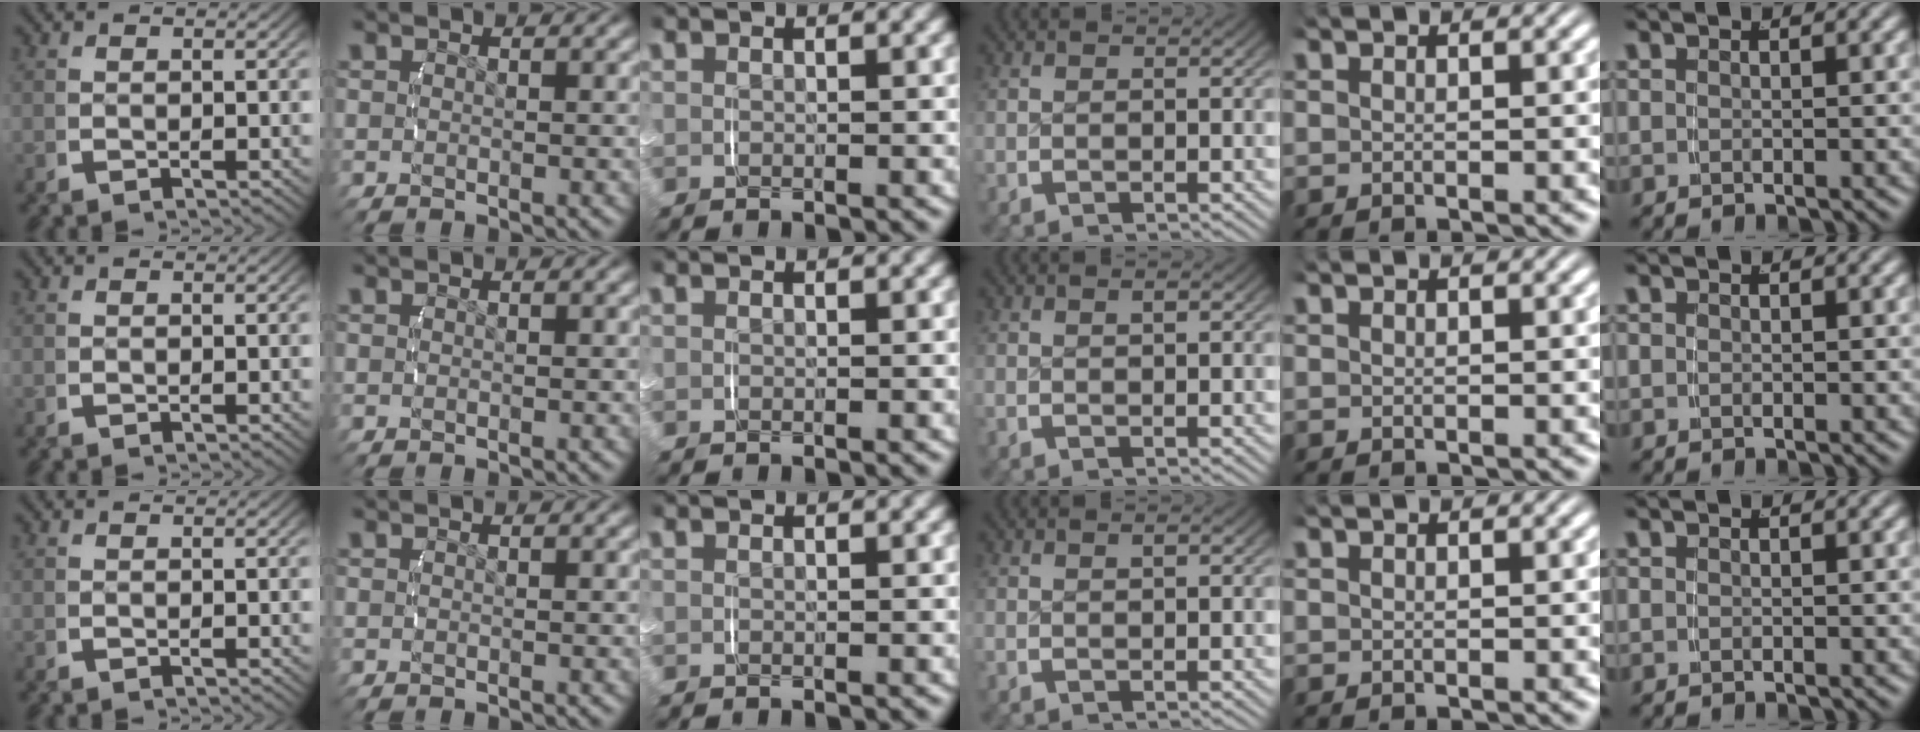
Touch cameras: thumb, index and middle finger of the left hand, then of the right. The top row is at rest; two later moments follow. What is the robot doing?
{"motion": "lift_and_place", "object": "small bumper sticker"}